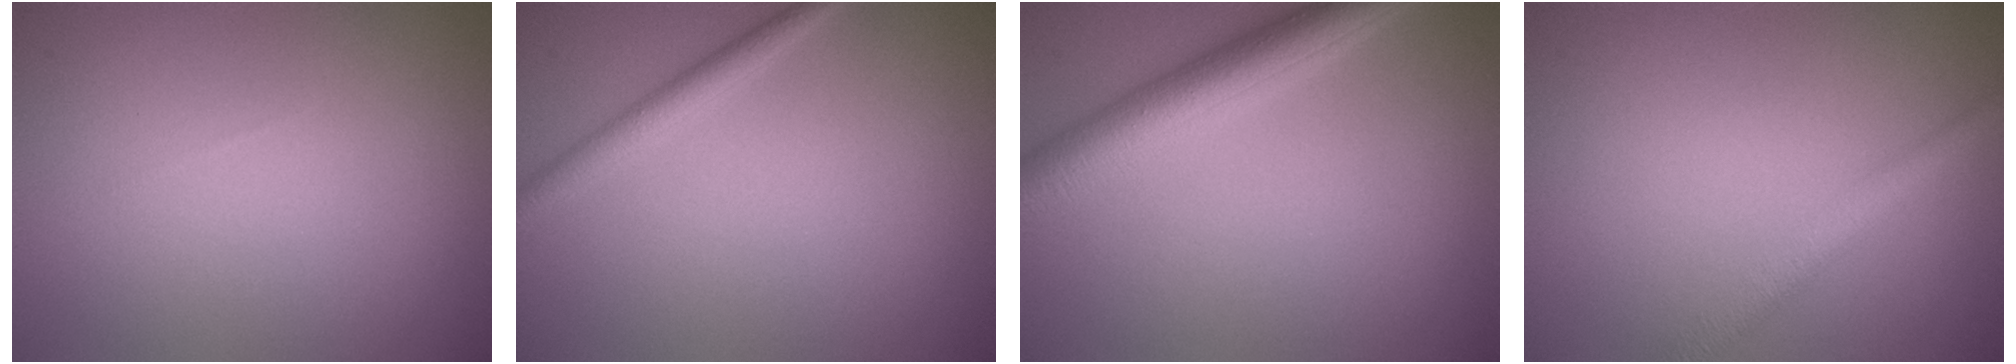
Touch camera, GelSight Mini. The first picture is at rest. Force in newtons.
{"total": 1.9, "press": 1.9, "slide": 0.1}
{"total": 5.4, "press": 5.4, "slide": 0.3}
{"total": 2.7, "press": 2.7, "slide": 0.2}